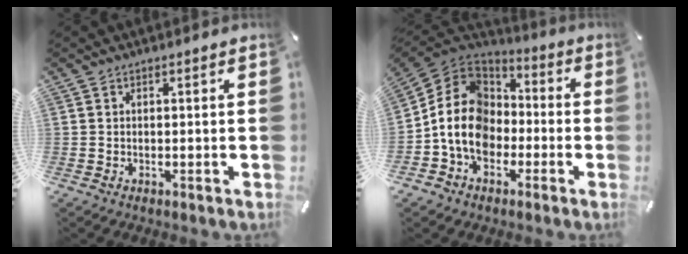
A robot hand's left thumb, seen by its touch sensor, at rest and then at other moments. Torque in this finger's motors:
{"motor_torque": [0.65, 2.60, 1.05, 0.66, 0.43]}